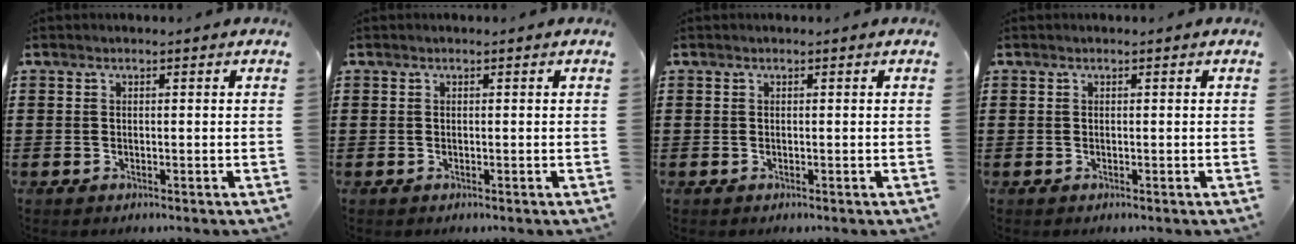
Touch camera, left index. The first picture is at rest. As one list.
[{"total": 0.0}, {"total": 0.0}, {"total": 0.0}]